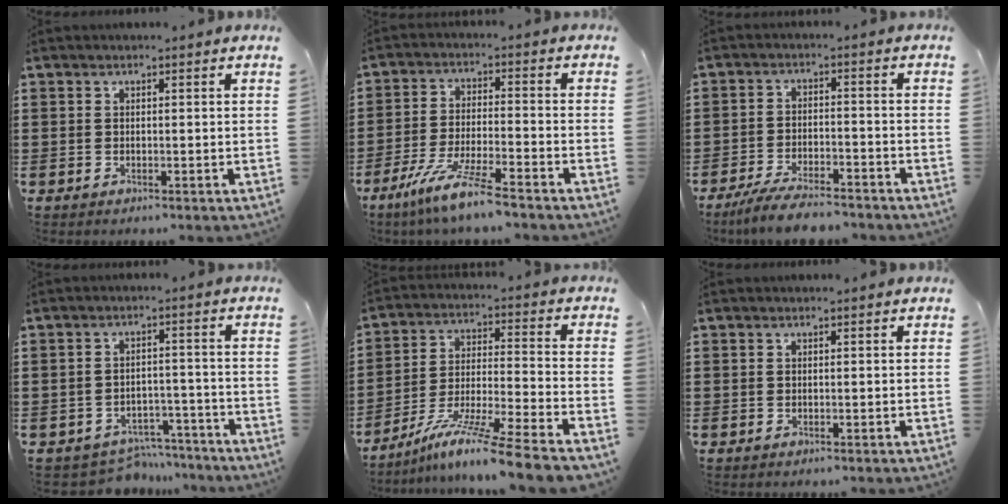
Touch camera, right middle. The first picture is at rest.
{"total": 7.9, "force": [-6.4, -0.3, 4.7], "torque": [-0.106, -0.018, -0.125]}
{"total": 5.7, "force": [-5.1, 0.6, 2.4], "torque": [-0.051, -0.004, -0.098]}
{"total": 4.7, "force": [-4.6, 1.2, 0.2], "torque": [-0.006, 0.011, -0.094]}
{"total": 11.5, "force": [-9.5, -0.8, 6.4], "torque": [-0.114, 0.002, -0.189]}
{"total": 0.0}